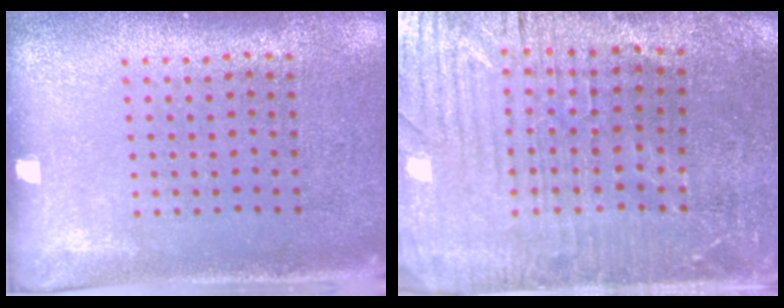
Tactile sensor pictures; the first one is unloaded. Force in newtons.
{"total": 3.1, "press": 3.1, "slide": 0.6}